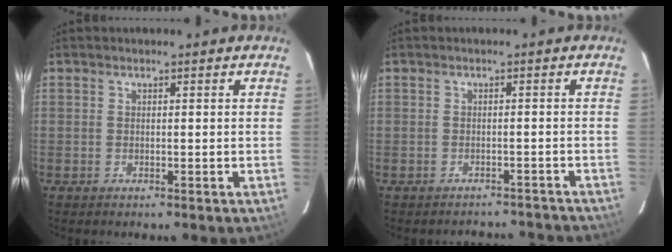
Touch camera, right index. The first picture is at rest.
{"total": 5.9, "force": [-5.7, 1.4, -0.2], "torque": [0.006, 0.011, -0.057]}